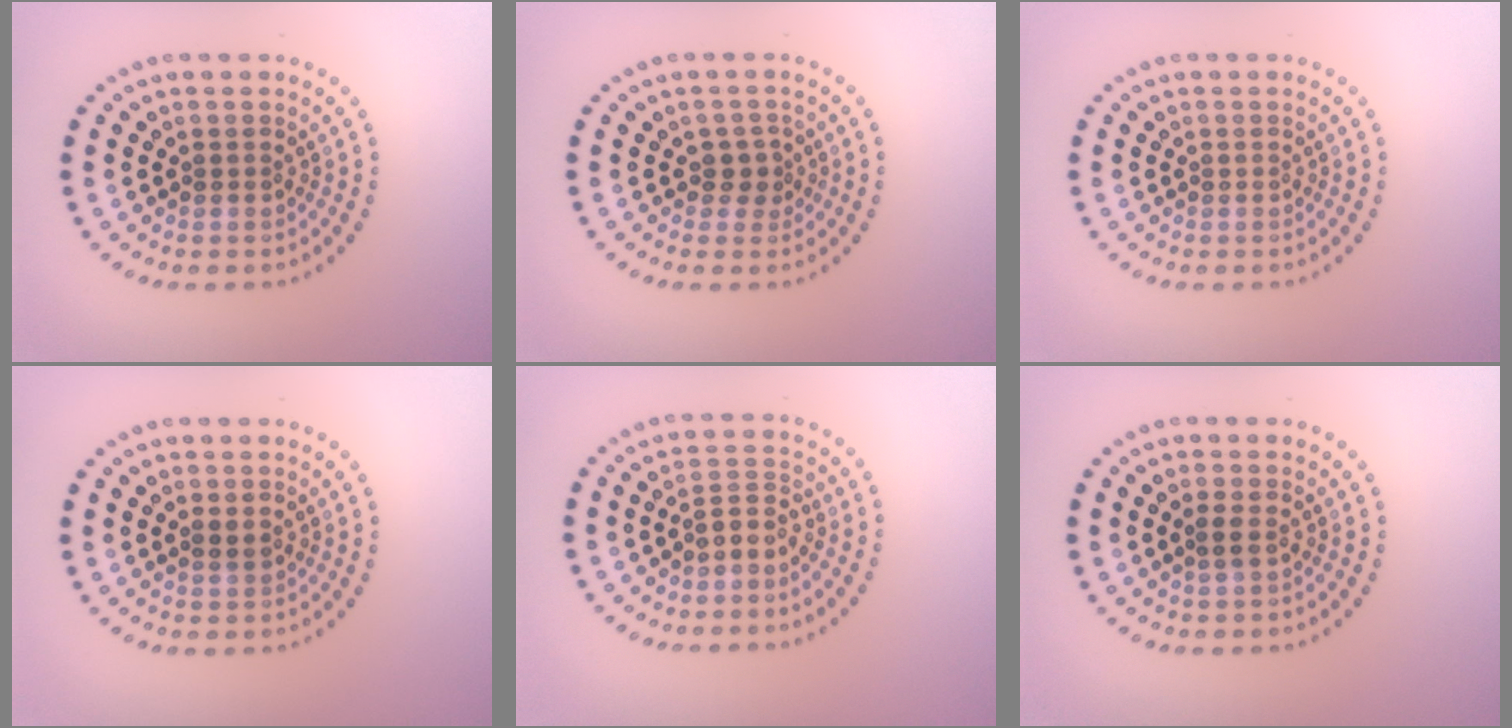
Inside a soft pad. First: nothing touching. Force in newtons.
{"total": 1.7, "press": 1.3, "slide": 1.0}
{"total": 0.0}
{"total": 0.7, "press": 0.7, "slide": 0.2}
{"total": 2.0, "press": 1.5, "slide": 1.3}
{"total": 0.9, "press": 0.8, "slide": 0.5}